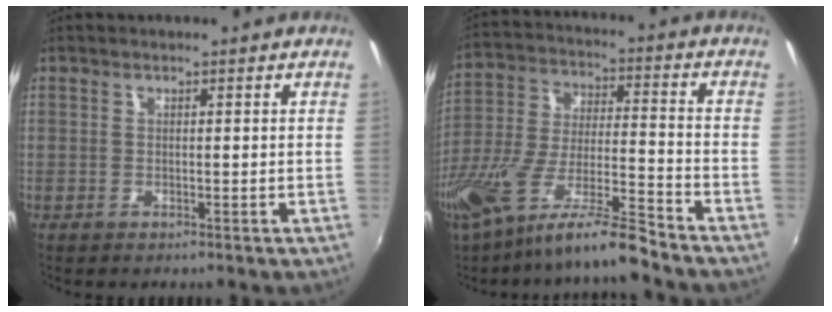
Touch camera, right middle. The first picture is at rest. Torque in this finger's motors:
{"motor_torque": [1.08, -1.06, 0.37, 0.21]}